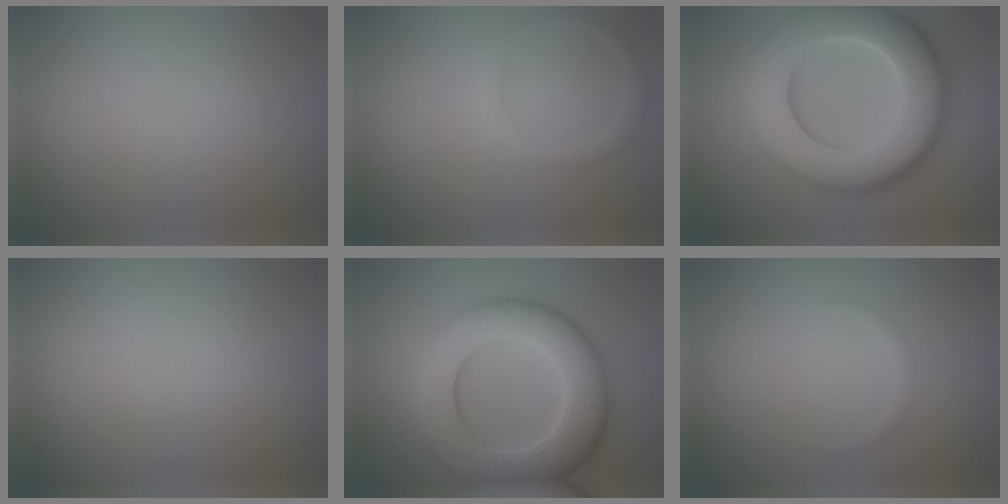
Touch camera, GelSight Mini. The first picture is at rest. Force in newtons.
{"total": 1.5, "press": 1.5, "slide": 0.1}
{"total": 13.0, "press": 13.0, "slide": 0.5}
{"total": 0.0}
{"total": 11.3, "press": 11.3, "slide": 0.1}
{"total": 0.6, "press": 0.6, "slide": 0.1}